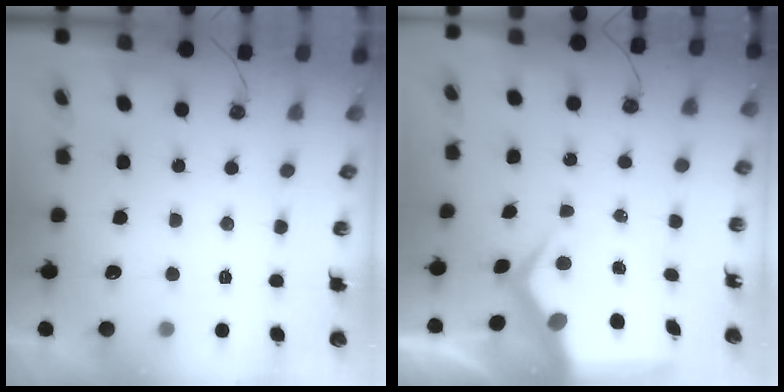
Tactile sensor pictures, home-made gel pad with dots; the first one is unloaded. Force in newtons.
{"total": 8.4, "press": 8.3, "slide": 1.1}